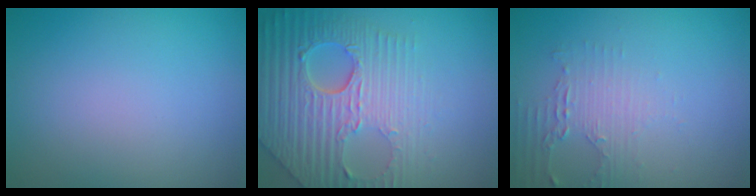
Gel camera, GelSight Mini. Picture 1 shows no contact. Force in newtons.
{"total": 7.6, "press": 5.9, "slide": 4.8}
{"total": 2.1, "press": 2.0, "slide": 0.4}